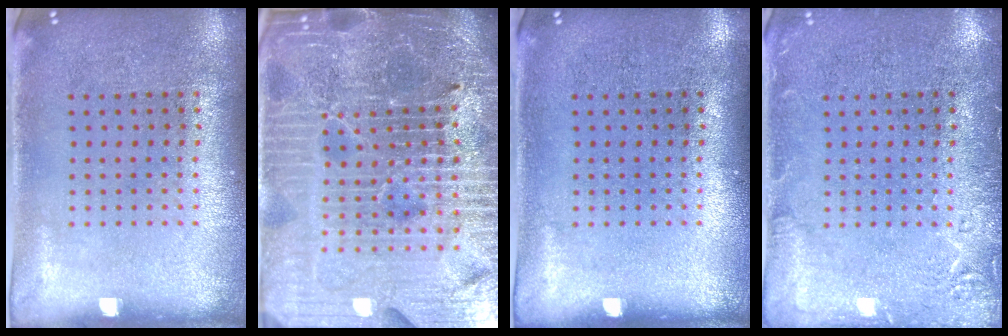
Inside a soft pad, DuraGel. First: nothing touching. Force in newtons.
{"total": 7.1, "press": 6.2, "slide": 3.5}
{"total": 0.0}
{"total": 2.2, "press": 2.2, "slide": 0.4}